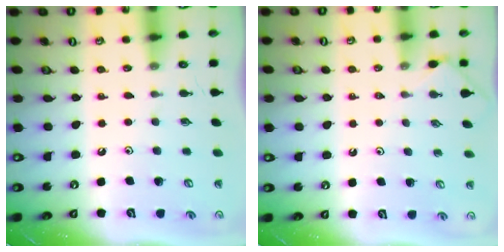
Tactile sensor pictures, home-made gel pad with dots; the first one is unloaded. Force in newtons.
{"total": 2.4, "press": 2.4, "slide": 0.5}